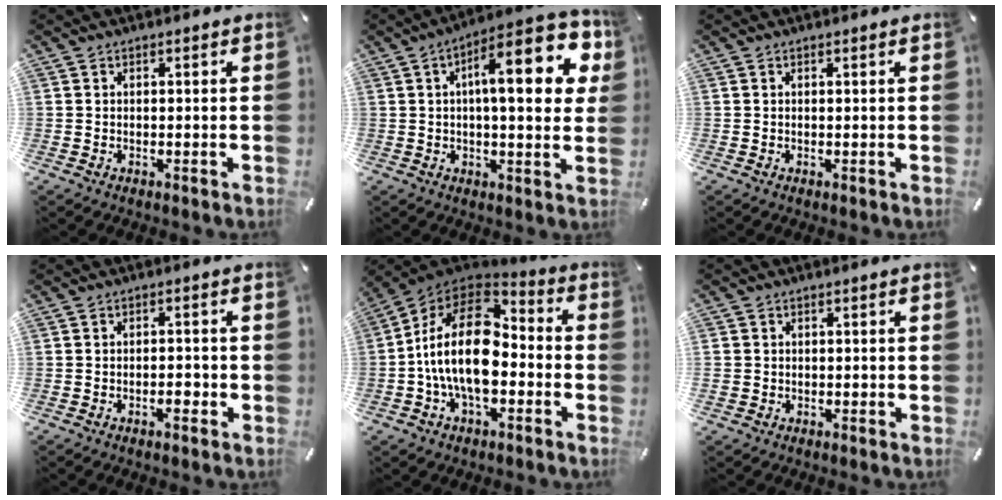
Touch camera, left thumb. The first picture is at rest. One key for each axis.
{"total": 18.7, "fx": 5.5, "fy": 6.3, "fz": 16.7, "tx": -0.243, "ty": -0.016, "tz": 0.077}
{"total": 0.0}
{"total": 2.9, "fx": -1.3, "fy": 1.5, "fz": 2.1, "tx": -0.038, "ty": 0.006, "tz": -0.024}
{"total": 20.3, "fx": -3.0, "fy": 12.0, "fz": 16.2, "tx": -0.311, "ty": 0.016, "tz": -0.052}
{"total": 2.0, "fx": -0.3, "fy": 1.9, "fz": 0.3, "tx": -0.002, "ty": 0.005, "tz": -0.009}